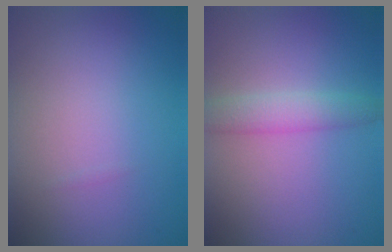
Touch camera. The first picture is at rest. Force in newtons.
{"total": 2.6, "press": 2.6, "slide": 0.1}